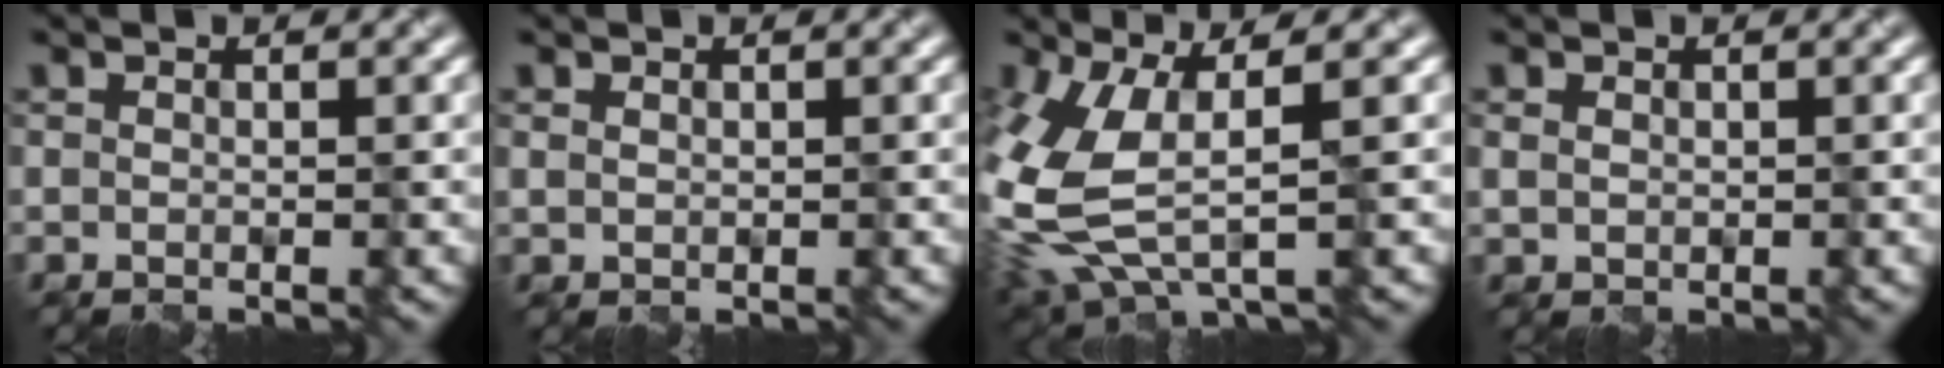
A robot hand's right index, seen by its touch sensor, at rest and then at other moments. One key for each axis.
{"total": 0.6, "fx": 0.4, "fy": 0.5, "fz": 0.1, "tx": -0.004, "ty": -0.001, "tz": 0.011}
{"total": 7.4, "fx": -0.1, "fy": 3.5, "fz": 6.5, "tx": -0.176, "ty": -0.020, "tz": 0.008}
{"total": 0.9, "fx": 0.4, "fy": 0.7, "fz": 0.3, "tx": -0.008, "ty": 0.000, "tz": 0.012}